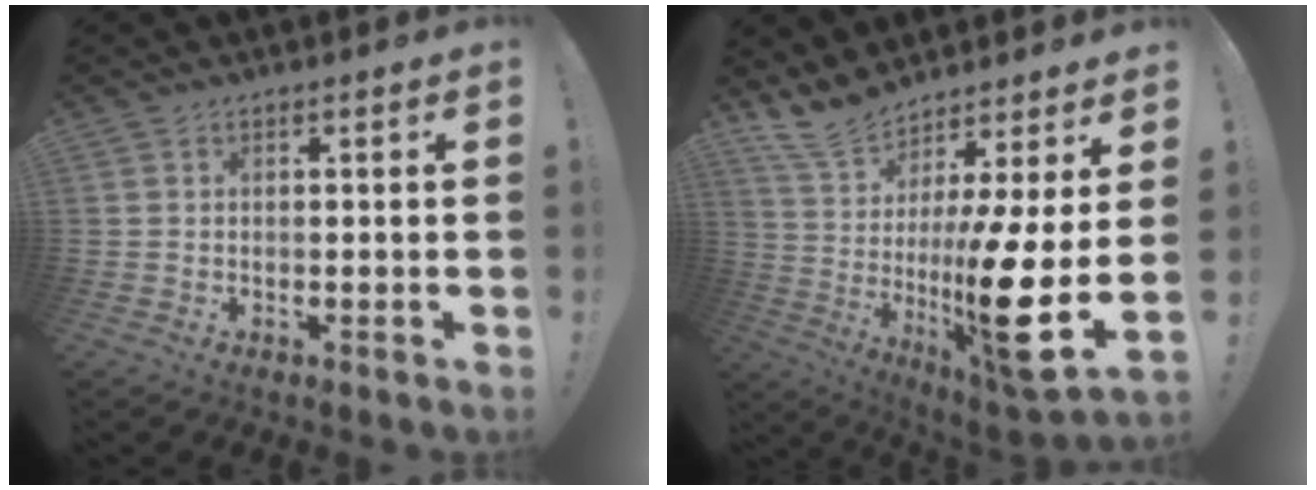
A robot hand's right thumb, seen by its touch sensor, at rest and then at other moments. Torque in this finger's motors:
{"motor_torque": [1.51, 2.36, 2.15, 0.62, 0.24]}